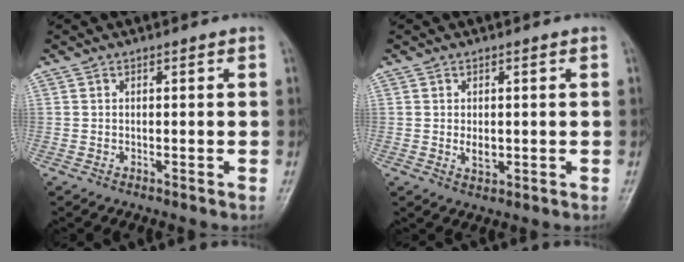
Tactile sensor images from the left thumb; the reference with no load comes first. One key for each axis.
{"total": 2.7, "fx": 0.0, "fy": 1.6, "fz": 2.2, "tx": -0.031, "ty": -0.005, "tz": 0.005}